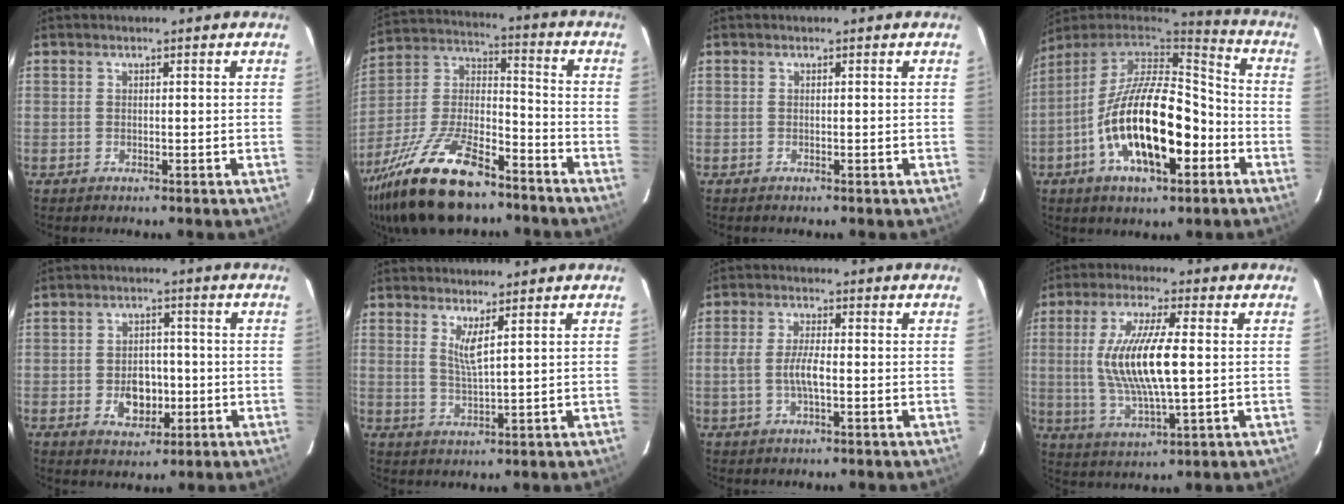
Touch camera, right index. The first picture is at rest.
{"total": 24.3, "force": [-16.7, 9.1, 15.2], "torque": [-0.315, -0.014, -0.289]}
{"total": 0.0}
{"total": 21.3, "force": [-7.2, 9.0, 17.9], "torque": [-0.338, -0.009, -0.126]}
{"total": 6.7, "force": [-1.8, 4.9, 4.2], "torque": [-0.082, 0.006, -0.017]}
{"total": 3.3, "force": [1.8, -0.2, 2.8], "torque": [-0.056, -0.012, 0.031]}
{"total": 4.9, "force": [-1.0, 1.4, 4.6], "torque": [-0.094, 0.002, -0.019]}
{"total": 13.9, "force": [0.6, 3.3, 13.5], "torque": [-0.263, -0.004, 0.019]}